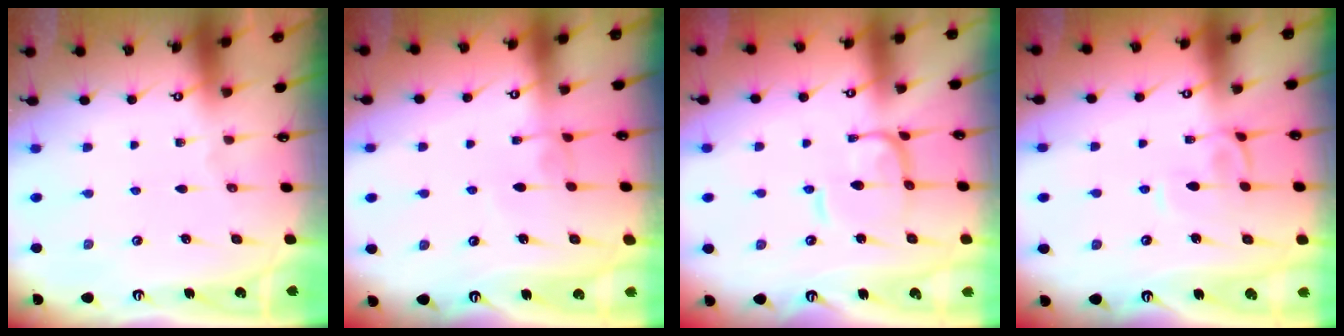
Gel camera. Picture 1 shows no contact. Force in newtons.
{"total": 1.6, "press": 1.5, "slide": 0.2}
{"total": 2.2, "press": 2.2, "slide": 0.5}
{"total": 2.7, "press": 2.6, "slide": 0.4}